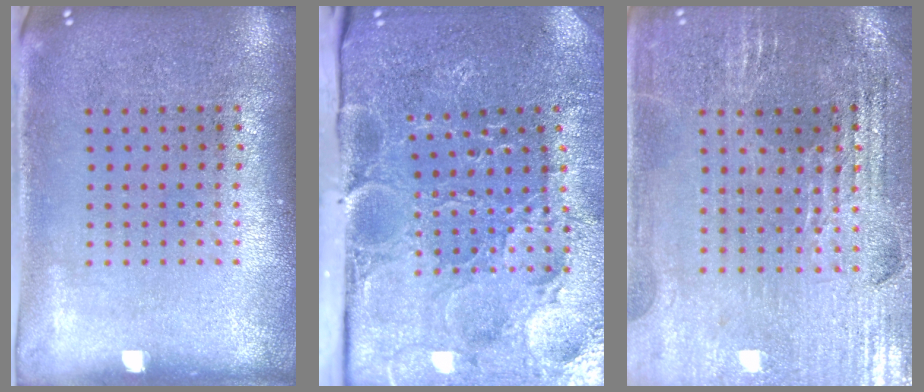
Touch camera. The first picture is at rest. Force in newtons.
{"total": 3.9, "press": 3.8, "slide": 1.1}
{"total": 2.8, "press": 2.8, "slide": 0.4}